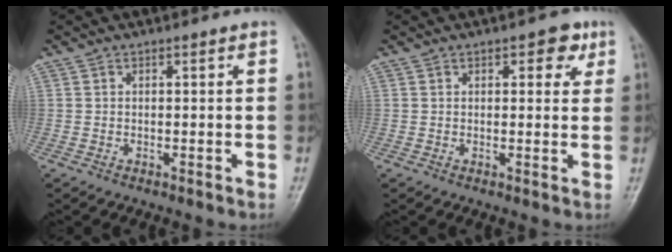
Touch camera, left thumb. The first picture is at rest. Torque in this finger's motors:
{"motor_torque": [-0.29, 0.36, 0.14, 0.25, 0.08]}